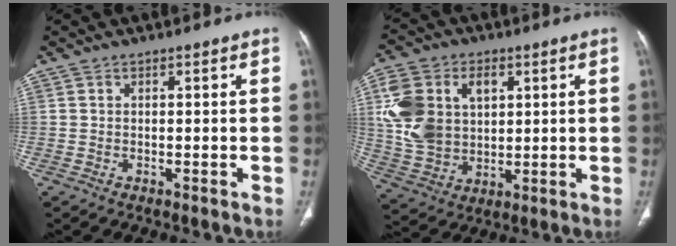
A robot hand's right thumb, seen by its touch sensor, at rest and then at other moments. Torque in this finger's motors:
{"motor_torque": [1.90, 1.84, 1.02, 0.82, 0.14]}